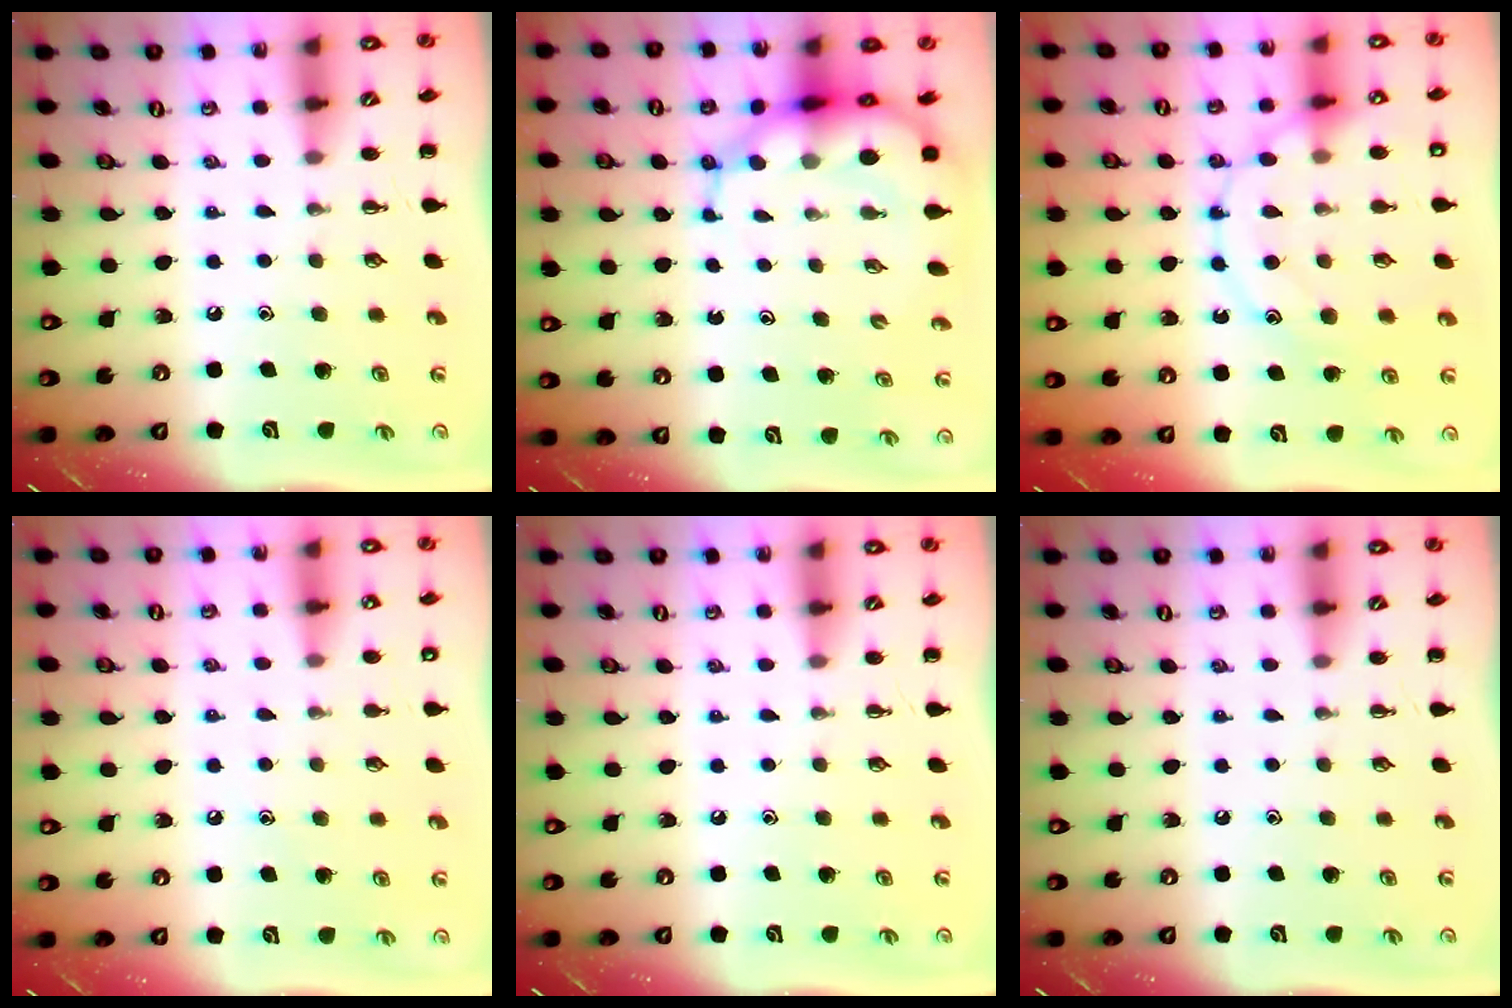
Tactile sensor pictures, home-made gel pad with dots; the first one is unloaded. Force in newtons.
{"total": 9.0, "press": 8.6, "slide": 2.4}
{"total": 15.9, "press": 15.9, "slide": 1.2}
{"total": 5.2, "press": 5.0, "slide": 1.4}
{"total": 0.0}
{"total": 0.0}